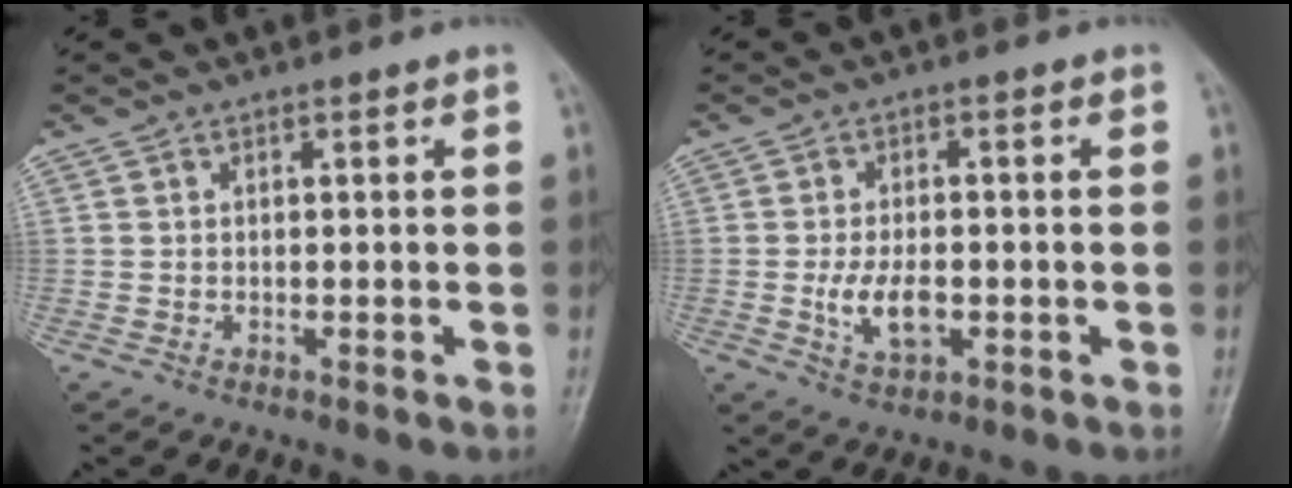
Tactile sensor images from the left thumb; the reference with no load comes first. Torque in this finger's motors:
{"motor_torque": [0.01, 0.68, 0.53, 0.00, 0.05]}